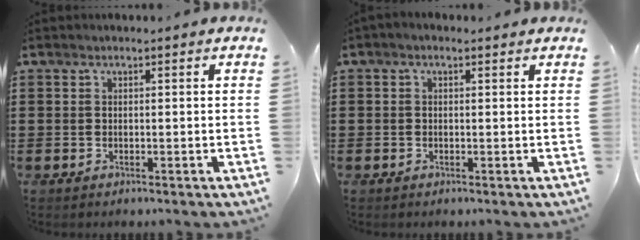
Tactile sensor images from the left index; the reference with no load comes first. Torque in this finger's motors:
{"motor_torque": [2.14, 0.00, -0.34, -0.19]}